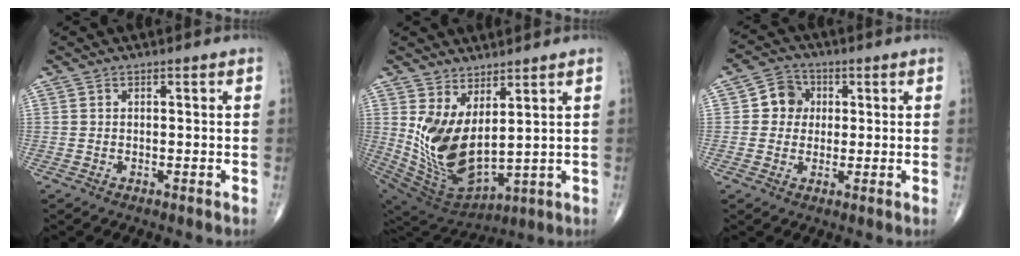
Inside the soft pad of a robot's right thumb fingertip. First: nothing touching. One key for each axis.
{"total": 14.3, "fx": 3.5, "fy": 7.0, "fz": 12.0, "tx": -0.231, "ty": -0.047, "tz": 0.096}
{"total": 5.8, "fx": 0.8, "fy": 5.3, "fz": 2.1, "tx": -0.005, "ty": 0.007, "tz": 0.003}